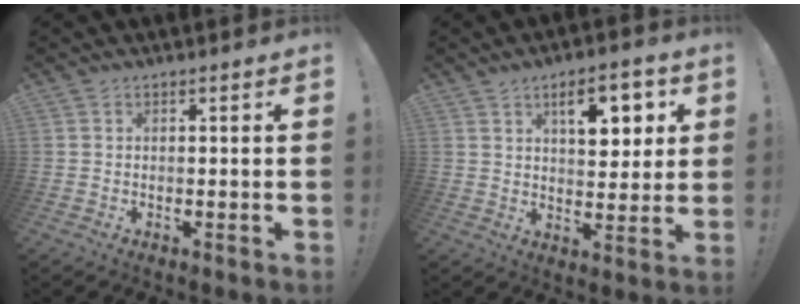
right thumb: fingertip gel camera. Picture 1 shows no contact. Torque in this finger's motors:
{"motor_torque": [0.62, 2.35, 1.03, 0.30, 0.03]}